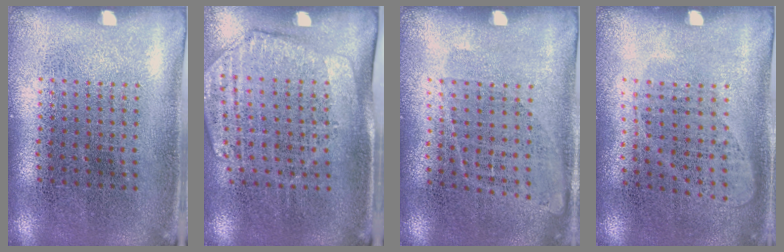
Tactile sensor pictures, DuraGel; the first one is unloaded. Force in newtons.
{"total": 1.8, "press": 1.5, "slide": 1.0}
{"total": 1.1, "press": 0.9, "slide": 0.7}
{"total": 1.0, "press": 0.8, "slide": 0.5}